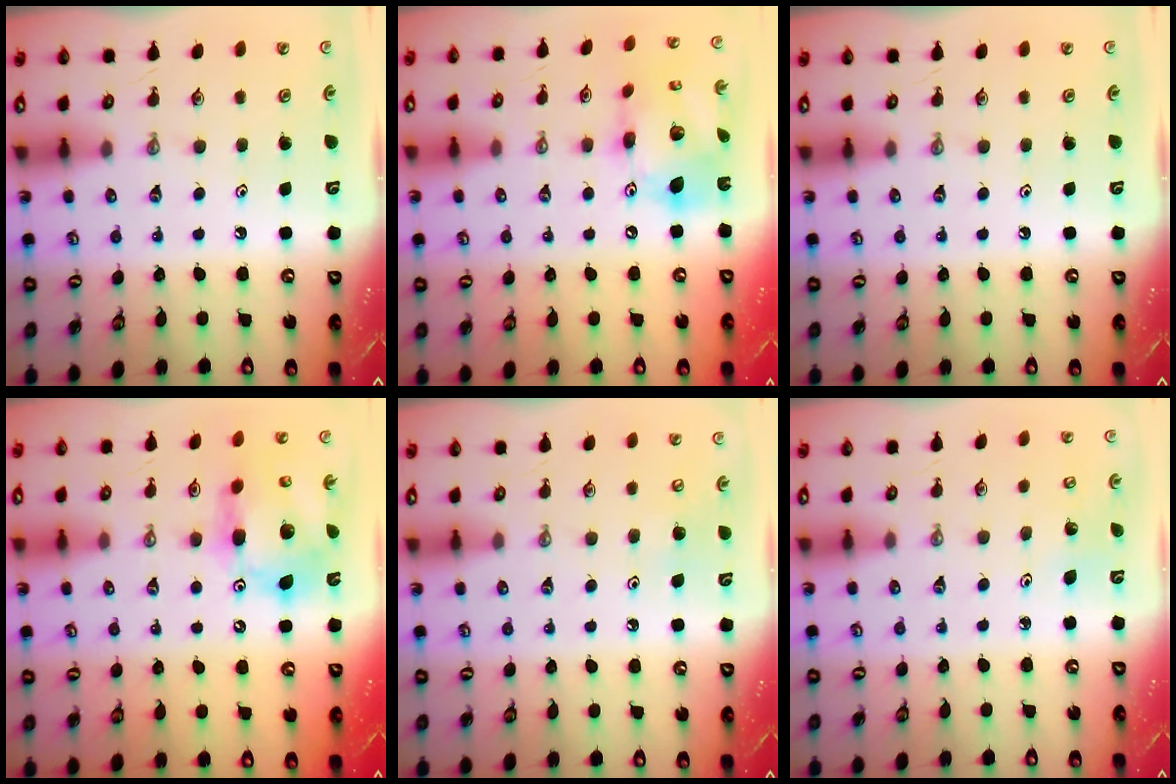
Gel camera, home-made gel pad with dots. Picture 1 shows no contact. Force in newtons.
{"total": 17.8, "press": 17.7, "slide": 1.7}
{"total": 0.0}
{"total": 15.2, "press": 15.1, "slide": 1.5}
{"total": 6.0, "press": 5.9, "slide": 0.7}
{"total": 2.8, "press": 2.7, "slide": 1.0}